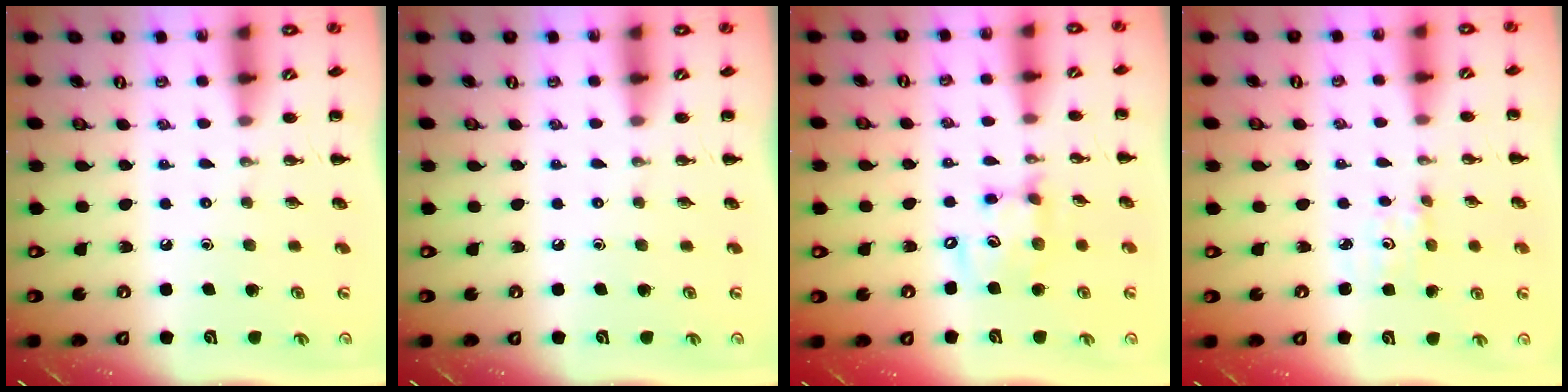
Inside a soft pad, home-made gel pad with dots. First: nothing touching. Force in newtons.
{"total": 0.0}
{"total": 12.1, "press": 11.8, "slide": 2.6}
{"total": 1.8, "press": 1.7, "slide": 0.6}